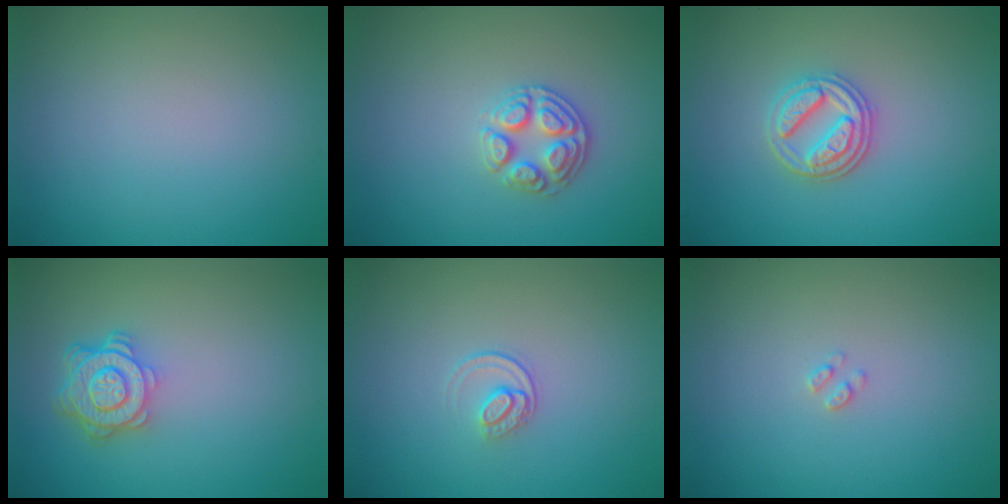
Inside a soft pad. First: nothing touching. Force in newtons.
{"total": 2.9, "press": 2.8, "slide": 0.7}
{"total": 3.4, "press": 3.0, "slide": 1.5}
{"total": 4.6, "press": 3.5, "slide": 2.9}
{"total": 1.4, "press": 0.9, "slide": 1.0}
{"total": 0.7, "press": 0.6, "slide": 0.1}